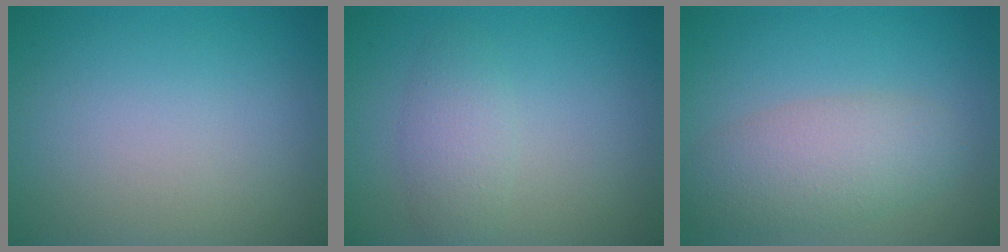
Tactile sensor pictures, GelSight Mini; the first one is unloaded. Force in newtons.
{"total": 2.4, "press": 2.4, "slide": 0.0}
{"total": 4.6, "press": 4.6, "slide": 0.2}